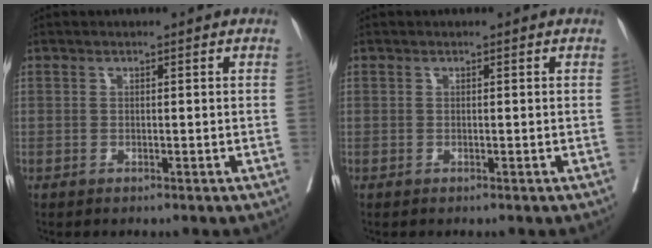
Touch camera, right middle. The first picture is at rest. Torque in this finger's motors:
{"motor_torque": [0.42, -0.36, 0.03, 0.01]}